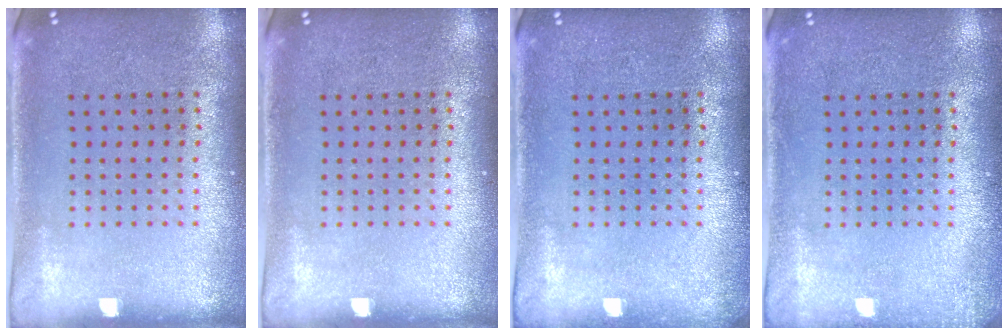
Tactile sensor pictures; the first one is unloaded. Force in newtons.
{"total": 0.0}
{"total": 0.6, "press": 0.6, "slide": 0.2}
{"total": 1.1, "press": 1.1, "slide": 0.3}